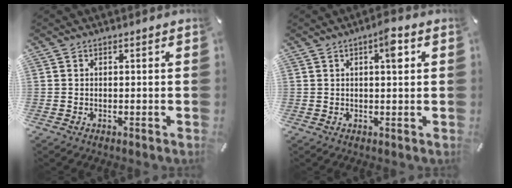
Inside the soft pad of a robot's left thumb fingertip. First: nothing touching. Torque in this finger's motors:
{"motor_torque": [0.65, 0.88, 0.38, -0.55, 0.16]}